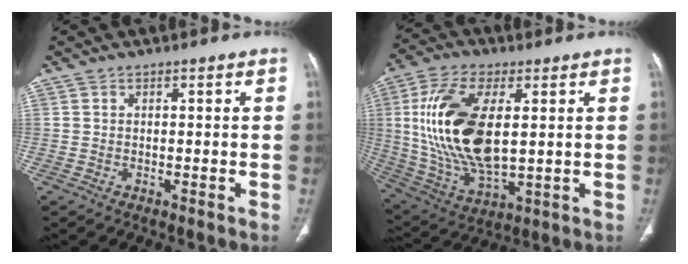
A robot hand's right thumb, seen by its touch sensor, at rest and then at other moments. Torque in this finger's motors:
{"motor_torque": [2.21, 2.80, 2.48, 0.16, 0.73]}